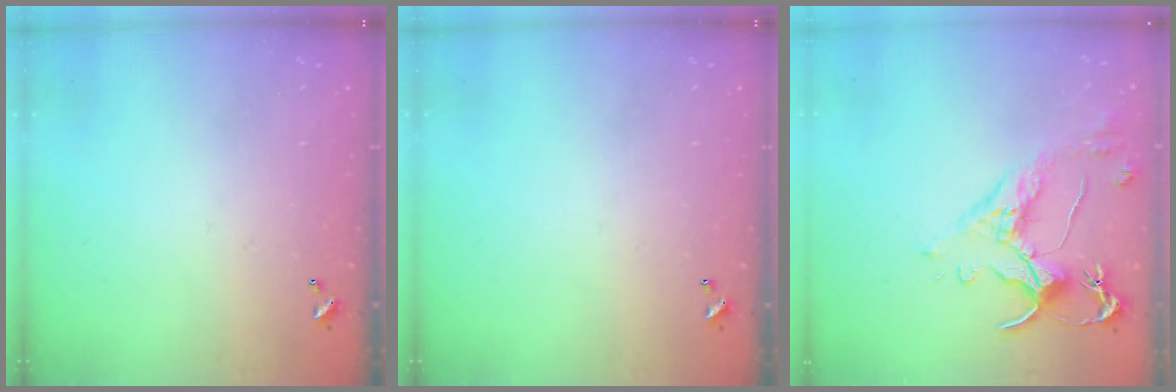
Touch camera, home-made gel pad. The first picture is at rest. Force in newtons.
{"total": 0.0}
{"total": 2.5, "press": 2.1, "slide": 1.3}